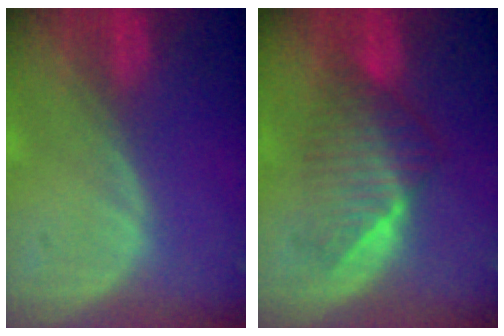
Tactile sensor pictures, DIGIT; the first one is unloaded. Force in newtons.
{"total": 6.7, "press": 6.4, "slide": 2.1}